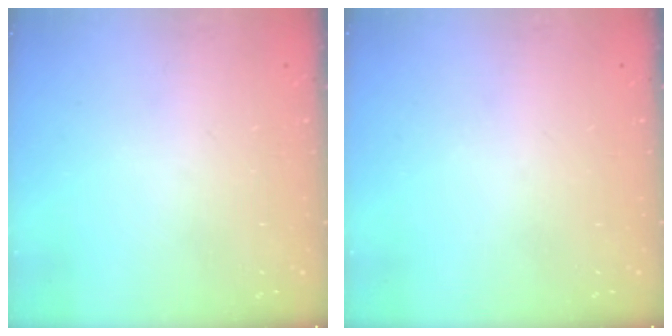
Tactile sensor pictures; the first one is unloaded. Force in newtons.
{"total": 0.0}